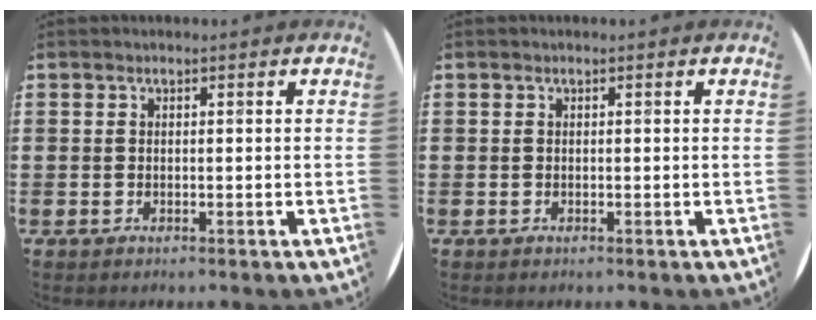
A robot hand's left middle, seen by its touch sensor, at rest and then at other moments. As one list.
[{"total": 0.0}]